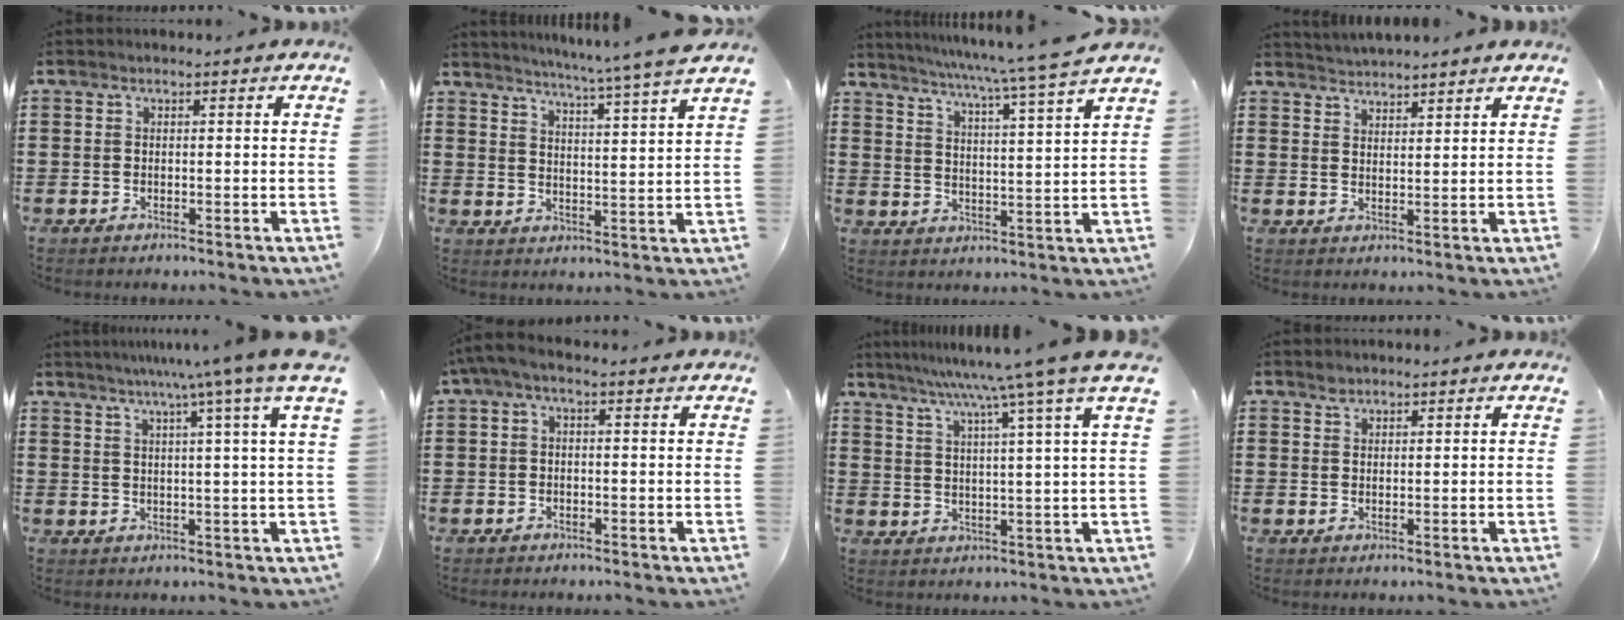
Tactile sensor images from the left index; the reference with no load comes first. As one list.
[{"total": 5.1, "force": [4.4, -1.6, 2.0], "torque": [-0.056, -0.038, 0.068]}, {"total": 5.6, "force": [4.7, -1.7, 2.6], "torque": [-0.070, -0.045, 0.069]}, {"total": 2.7, "force": [2.6, -0.3, -0.4], "torque": [-0.001, -0.010, 0.050]}, {"total": 7.1, "force": [4.7, -1.6, 5.1], "torque": [-0.104, -0.018, 0.073]}, {"total": 1.7, "force": [-1.0, 0.3, 1.3], "torque": [-0.029, -0.002, -0.023]}, {"total": 8.3, "force": [6.3, -1.8, 5.1], "torque": [-0.114, -0.036, 0.096]}, {"total": 1.3, "force": [1.2, 0.5, 0.2], "torque": [-0.008, 0.001, 0.023]}]